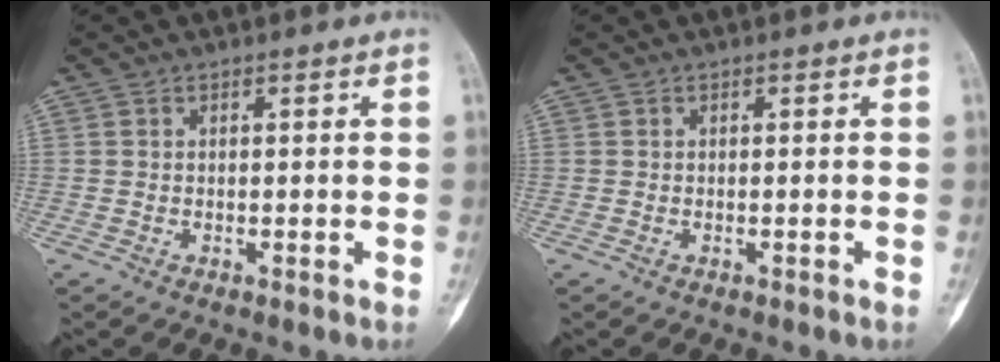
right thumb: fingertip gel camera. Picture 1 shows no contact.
{"total": 0.0}